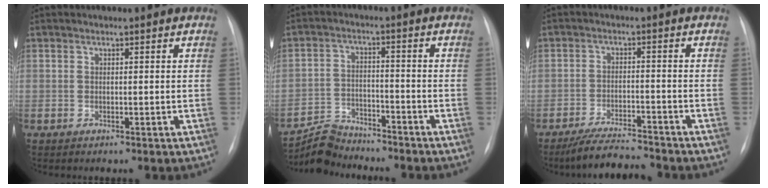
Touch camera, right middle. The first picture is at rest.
{"total": 6.1, "force": [-6.0, 1.1, -0.6], "torque": [0.005, 0.007, -0.107]}
{"total": 7.4, "force": [-6.9, 0.5, 2.6], "torque": [-0.048, -0.016, -0.120]}